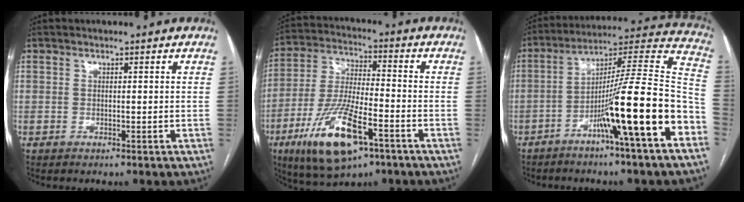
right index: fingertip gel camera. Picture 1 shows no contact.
{"total": 15.7, "force": [-7.8, 4.3, 12.9], "torque": [-0.266, -0.017, -0.133]}
{"total": 19.6, "force": [-8.1, -0.7, 17.8], "torque": [-0.255, 0.009, -0.136]}